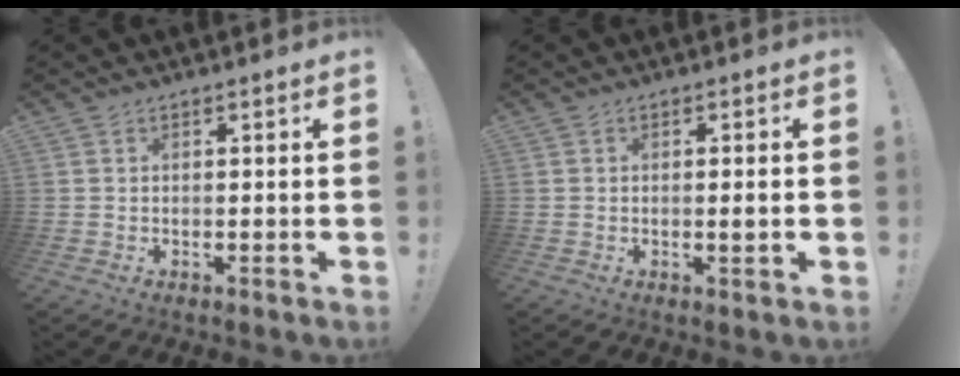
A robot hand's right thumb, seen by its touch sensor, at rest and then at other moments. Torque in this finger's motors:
{"motor_torque": [0.08, -0.29, 0.04, 0.25, 0.02]}